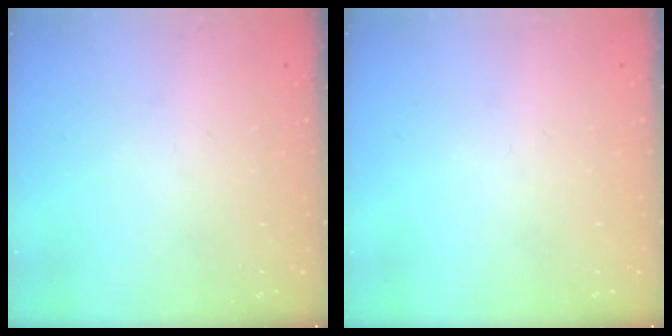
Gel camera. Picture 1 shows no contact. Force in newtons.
{"total": 0.0}